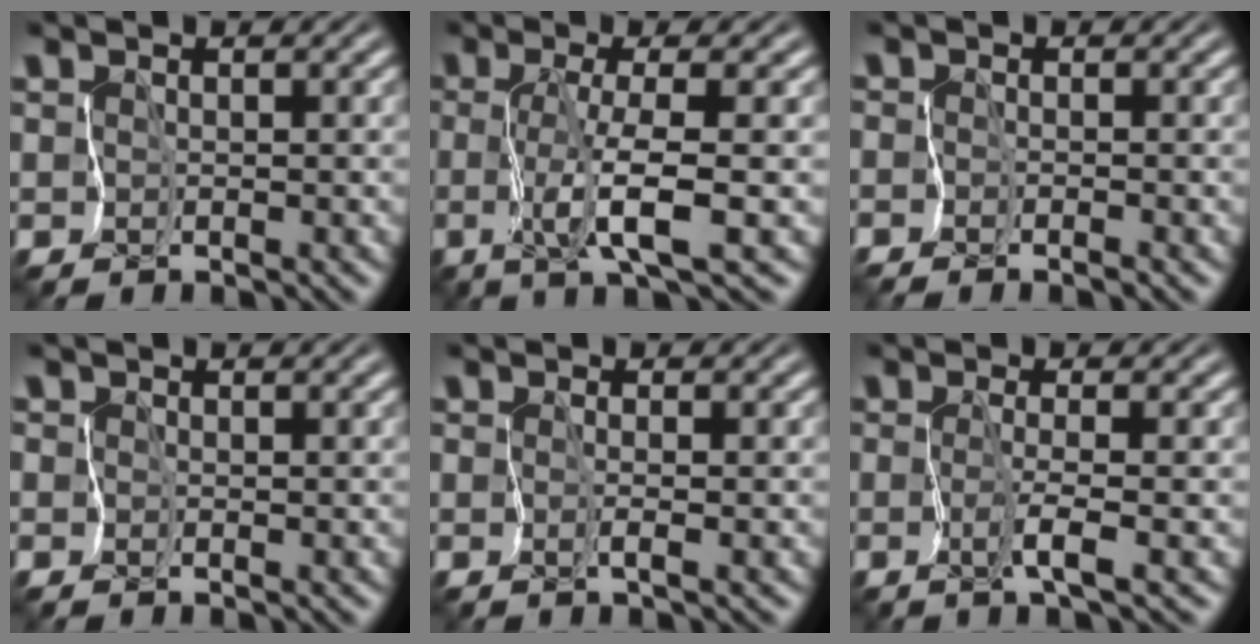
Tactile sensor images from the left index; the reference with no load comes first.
{"total": 4.0, "force": [-0.9, -0.2, 3.9], "torque": [-0.077, -0.006, -0.017]}
{"total": 1.0, "force": [-1.0, -0.3, 0.0], "torque": [-0.004, -0.004, -0.022]}
{"total": 0.8, "force": [0.2, 0.6, 0.6], "torque": [-0.009, -0.002, 0.002]}
{"total": 0.7, "force": [-0.3, -0.4, 0.6], "torque": [-0.019, -0.006, -0.007]}
{"total": 1.6, "force": [-0.7, -0.7, 1.3], "torque": [-0.033, -0.001, -0.018]}